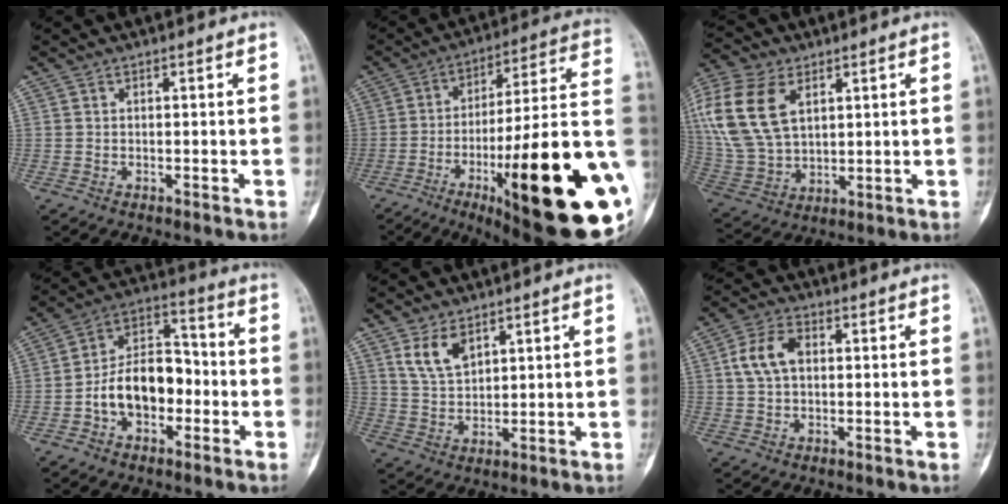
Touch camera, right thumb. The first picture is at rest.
{"total": 34.4, "force": [-9.6, 7.7, 32.1], "torque": [-0.394, 0.020, -0.141]}
{"total": 19.0, "force": [6.4, 12.2, 13.1], "torque": [-0.286, -0.011, 0.129]}
{"total": 13.4, "force": [-3.3, 8.8, 9.6], "torque": [-0.137, 0.052, -0.063]}
{"total": 6.5, "force": [3.7, 3.6, 3.9], "torque": [-0.065, -0.021, 0.082]}
{"total": 7.1, "force": [1.3, 4.7, 5.2], "torque": [-0.103, 0.016, 0.021]}